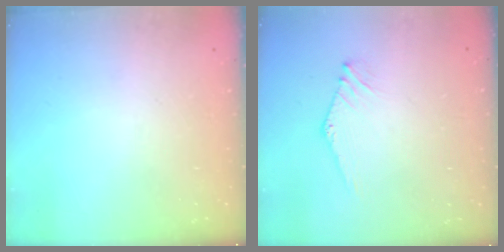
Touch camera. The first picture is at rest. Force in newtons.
{"total": 0.0}